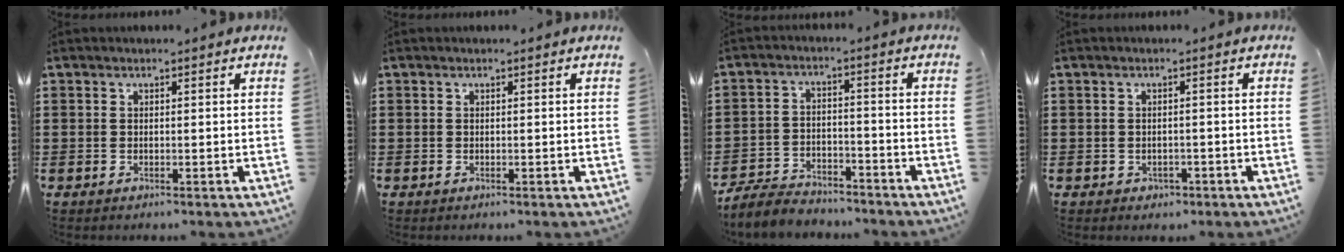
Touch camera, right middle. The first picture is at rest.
{"total": 0.0}
{"total": 4.7, "force": [-4.4, 1.2, 0.8], "torque": [-0.030, 0.004, -0.095]}
{"total": 0.7, "force": [-0.4, 0.6, 0.1], "torque": [-0.005, 0.003, -0.010]}